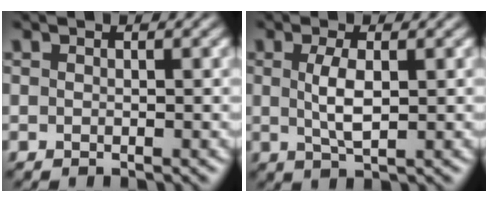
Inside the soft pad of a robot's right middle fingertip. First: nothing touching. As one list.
[{"total": 2.8, "force": [0.3, 0.8, 2.7], "torque": [-0.059, 0.000, 0.007]}]